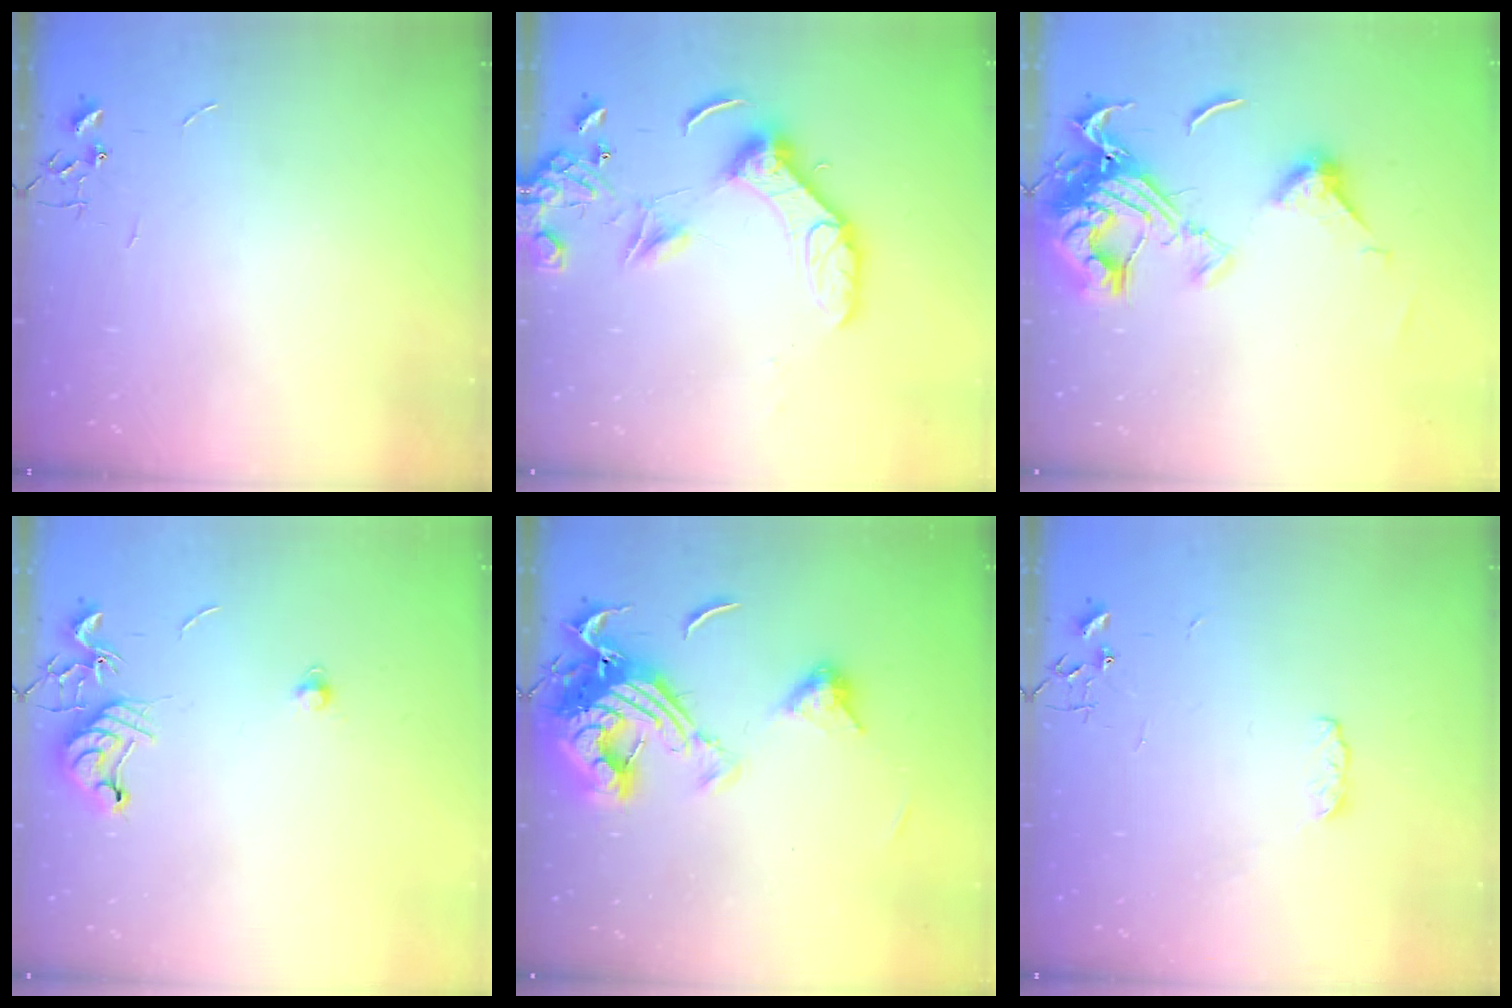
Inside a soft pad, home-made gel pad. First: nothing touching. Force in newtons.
{"total": 13.1, "press": 12.9, "slide": 2.6}
{"total": 16.0, "press": 16.0, "slide": 1.0}
{"total": 8.3, "press": 8.3, "slide": 1.0}
{"total": 16.8, "press": 16.8, "slide": 1.6}
{"total": 3.7, "press": 3.6, "slide": 0.6}